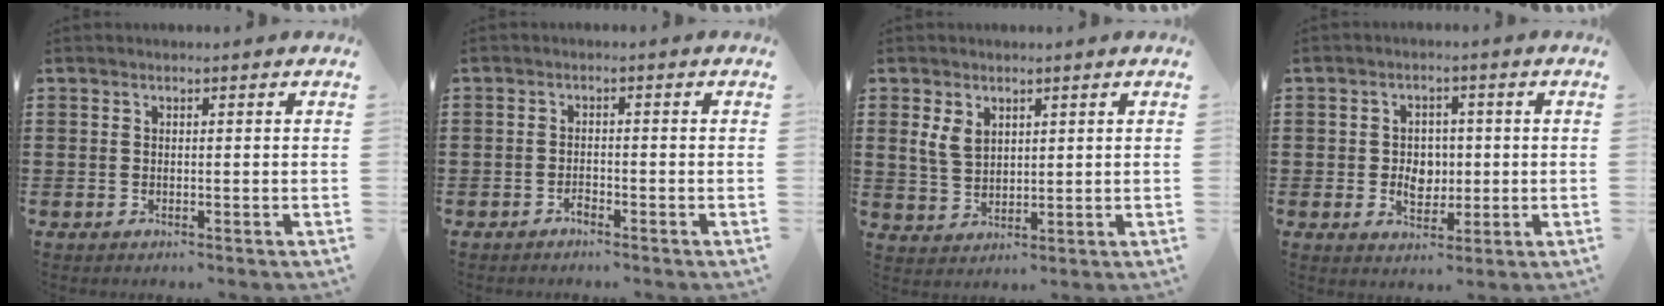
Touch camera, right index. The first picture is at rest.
{"total": 1.2, "force": [-1.1, 0.2, 0.5], "torque": [-0.014, -0.003, -0.020]}
{"total": 4.2, "force": [1.9, 2.9, 2.4], "torque": [-0.058, 0.011, 0.034]}
{"total": 4.4, "force": [-0.3, 3.5, 2.7], "torque": [-0.044, 0.001, -0.012]}